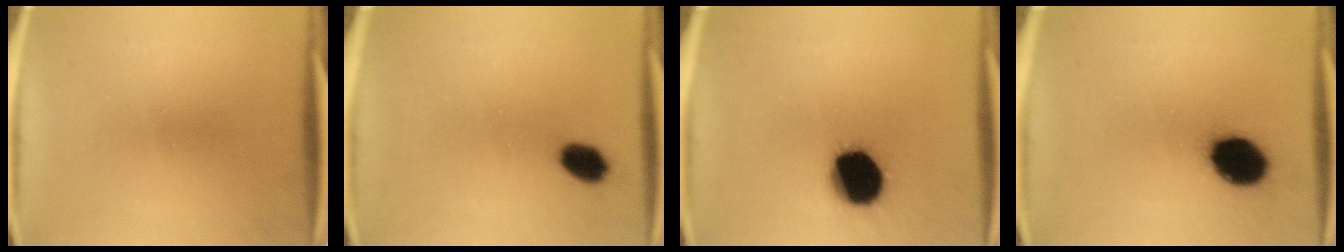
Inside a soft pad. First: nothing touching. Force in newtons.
{"total": 5.5}
{"total": 17.4}
{"total": 11.9}